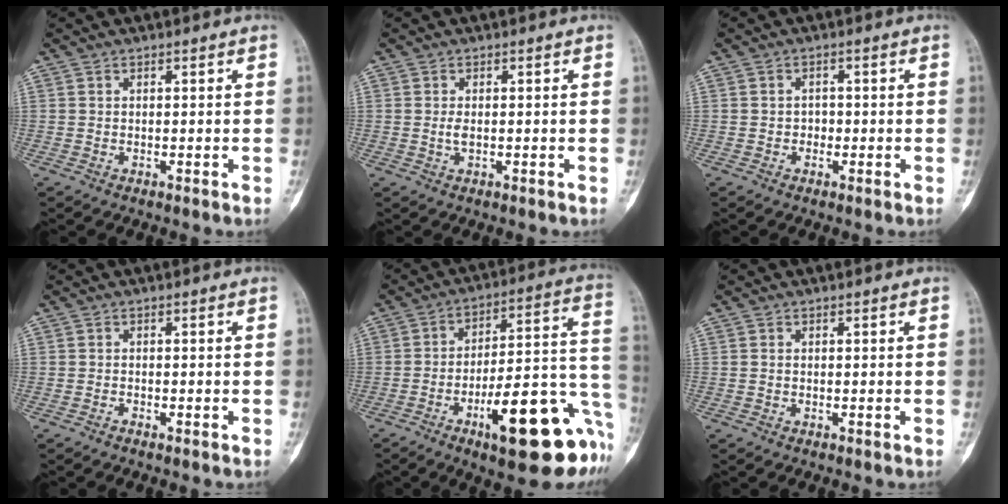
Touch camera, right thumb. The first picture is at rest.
{"total": 1.4, "force": [0.0, 0.7, 1.3], "torque": [-0.026, -0.002, 0.002]}
{"total": 1.7, "force": [-0.4, 1.5, 0.6], "torque": [0.001, 0.007, -0.009]}
{"total": 0.5, "force": [-0.4, 0.1, 0.2], "torque": [-0.008, 0.001, -0.009]}
{"total": 23.5, "force": [-10.0, 6.7, 20.2], "torque": [-0.213, 0.060, -0.137]}
{"total": 0.0}